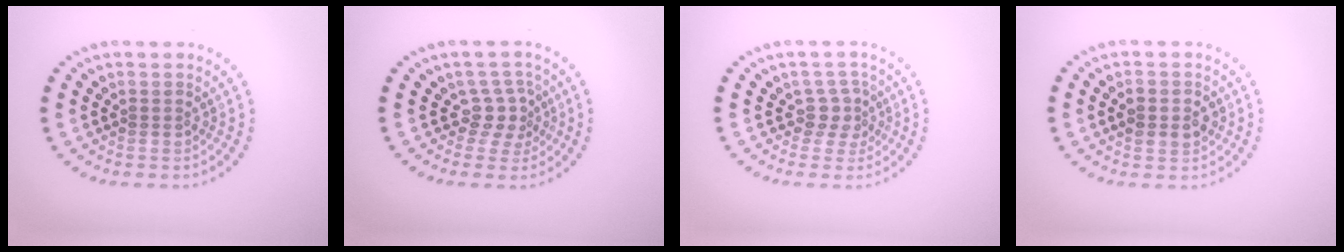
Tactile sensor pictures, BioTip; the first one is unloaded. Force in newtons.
{"total": 2.2, "press": 1.4, "slide": 1.7}
{"total": 1.9, "press": 1.4, "slide": 1.3}
{"total": 2.8, "press": 2.8, "slide": 0.0}